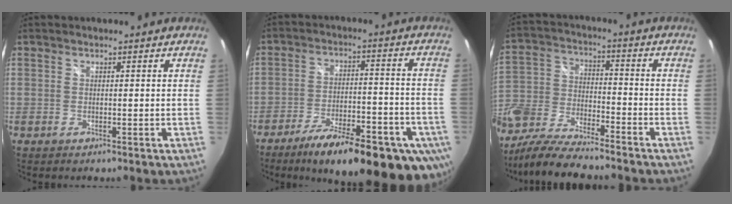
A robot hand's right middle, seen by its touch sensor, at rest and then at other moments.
{"total": 23.6, "force": [-14.9, 7.3, 16.7], "torque": [-0.261, -0.040, -0.204]}
{"total": 17.3, "force": [-12.6, 6.6, 9.9], "torque": [-0.221, -0.030, -0.235]}